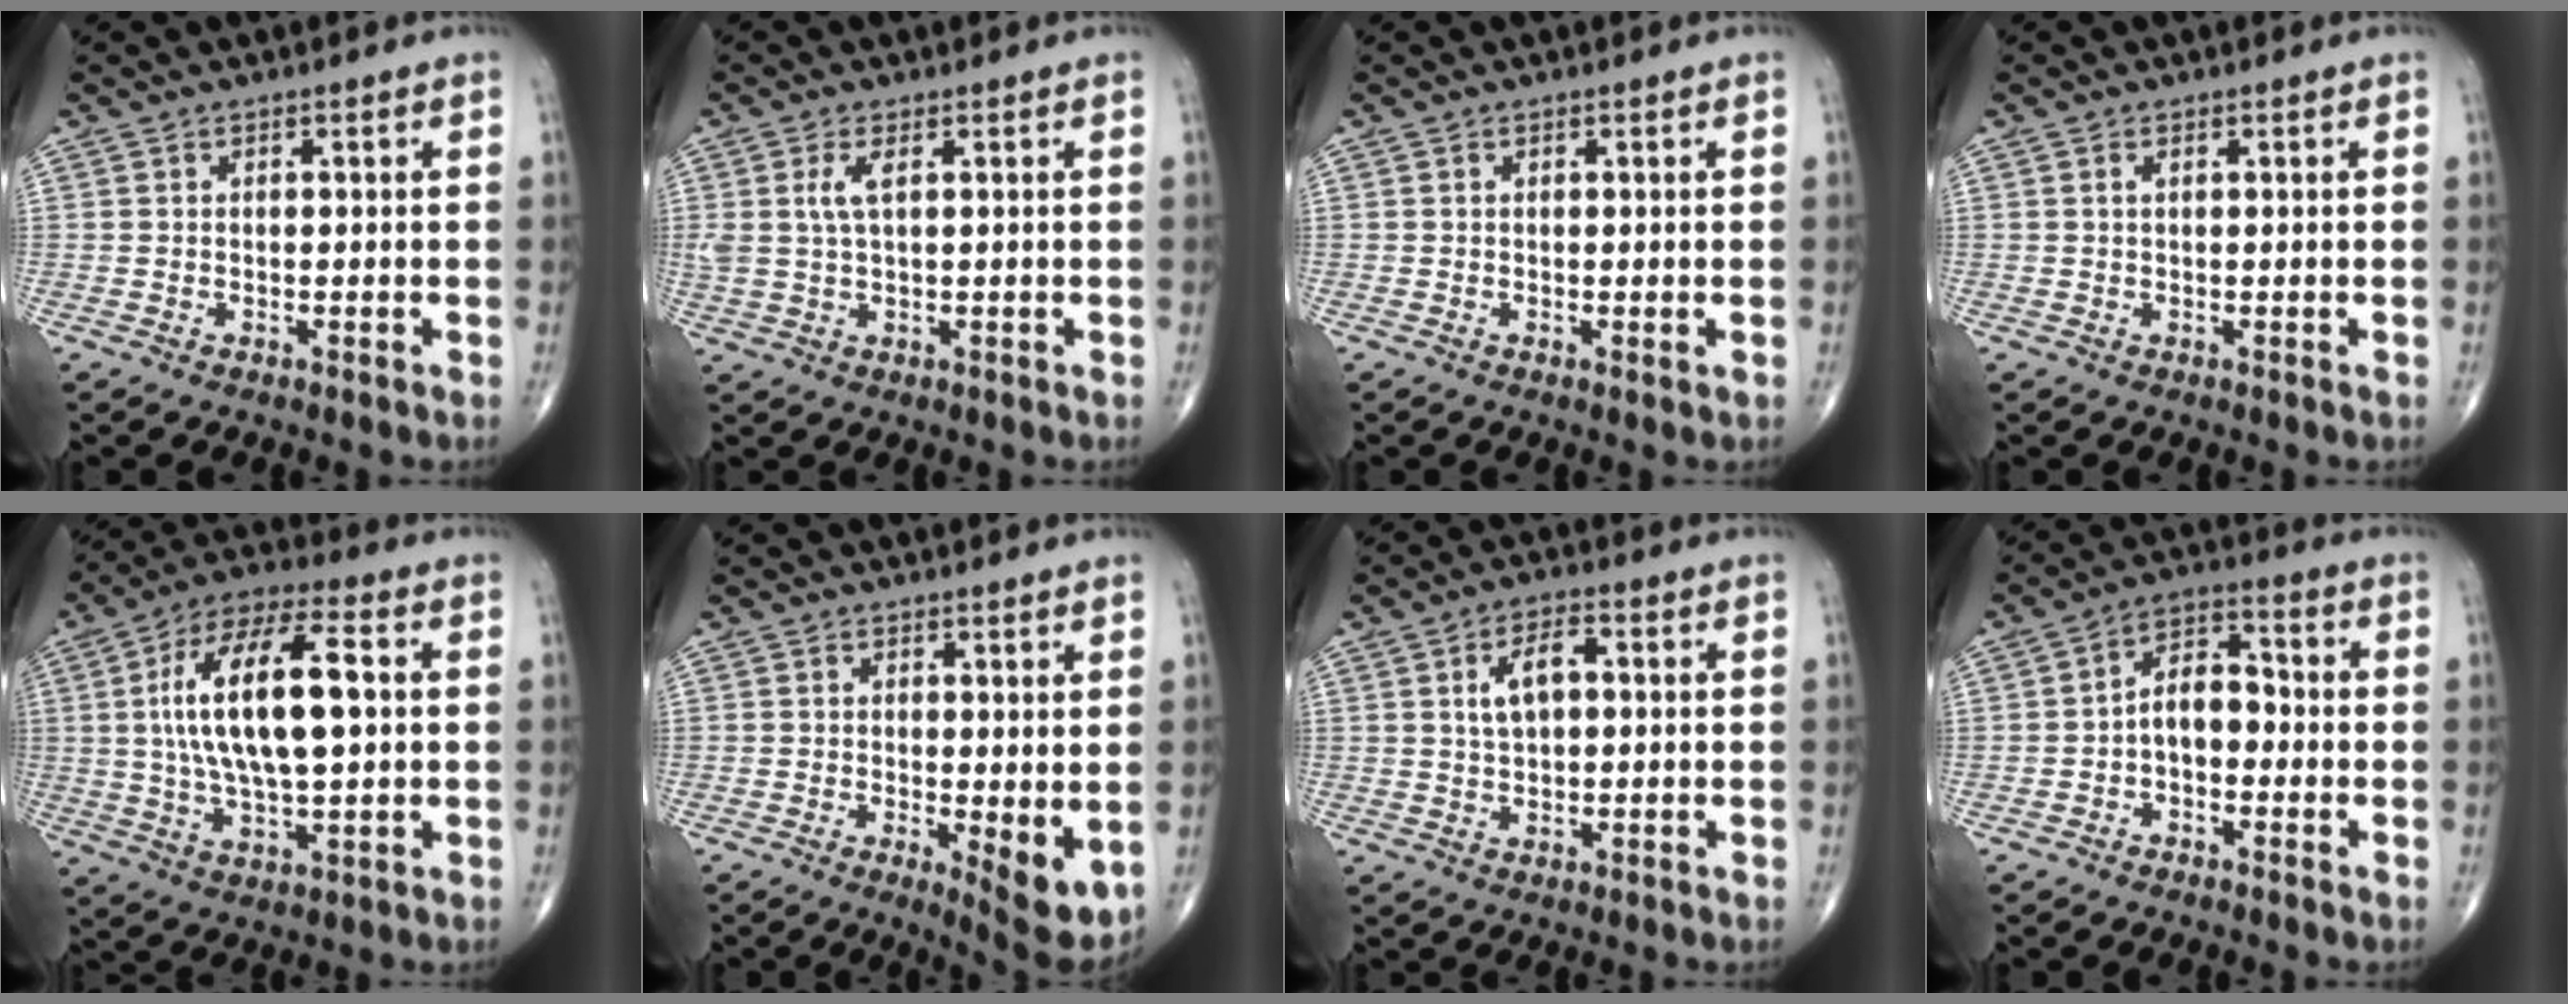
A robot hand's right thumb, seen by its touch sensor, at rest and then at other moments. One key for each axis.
{"total": 3.8, "fx": 1.2, "fy": 1.4, "fz": 3.3, "tx": -0.083, "ty": 0.001, "tz": 0.030}
{"total": 0.5, "fx": 0.1, "fy": 0.2, "fz": 0.5, "tx": -0.011, "ty": -0.002, "tz": 0.002}
{"total": 0.7, "fx": 0.2, "fy": 0.3, "fz": 0.5, "tx": -0.013, "ty": 0.004, "tz": 0.004}
{"total": 18.7, "fx": 2.2, "fy": 7.6, "fz": 16.9, "tx": -0.305, "ty": 0.018, "tz": 0.036}
{"total": 7.0, "fx": -0.6, "fy": 2.3, "fz": 6.6, "tx": -0.086, "ty": -0.020, "tz": -0.003}
{"total": 6.1, "fx": 1.2, "fy": 3.2, "fz": 5.1, "tx": -0.087, "ty": 0.009, "tz": 0.018}
{"total": 7.3, "fx": -1.2, "fy": 4.5, "fz": 5.6, "tx": -0.074, "ty": 0.032, "tz": -0.034}